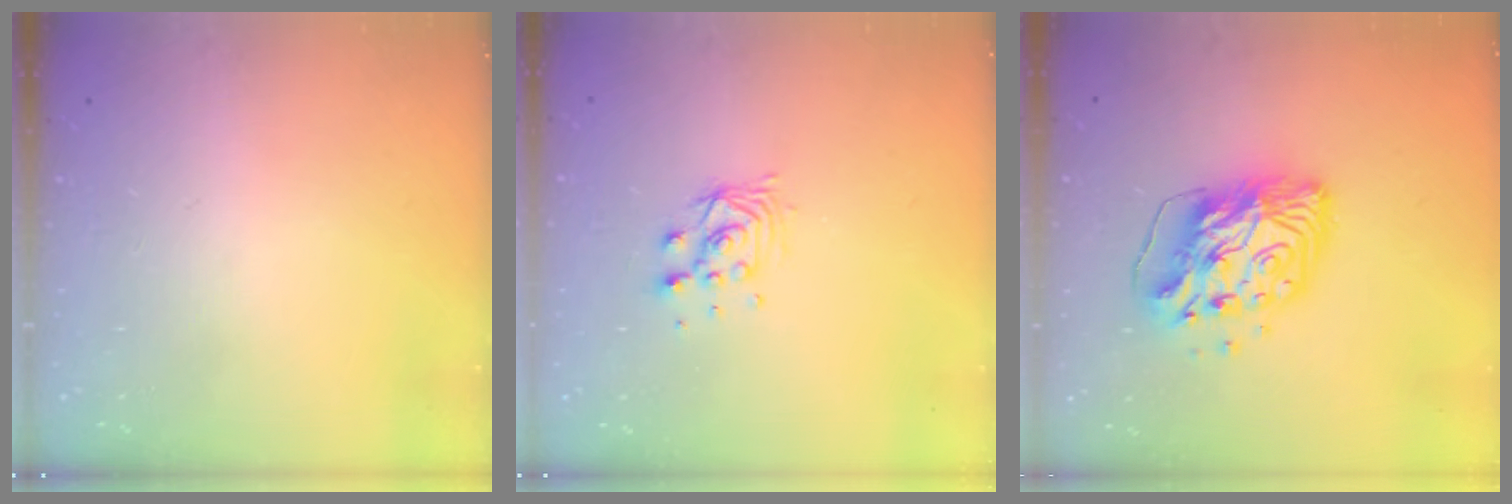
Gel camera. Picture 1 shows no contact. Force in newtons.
{"total": 7.0, "press": 7.0, "slide": 0.4}
{"total": 14.5, "press": 14.4, "slide": 1.8}